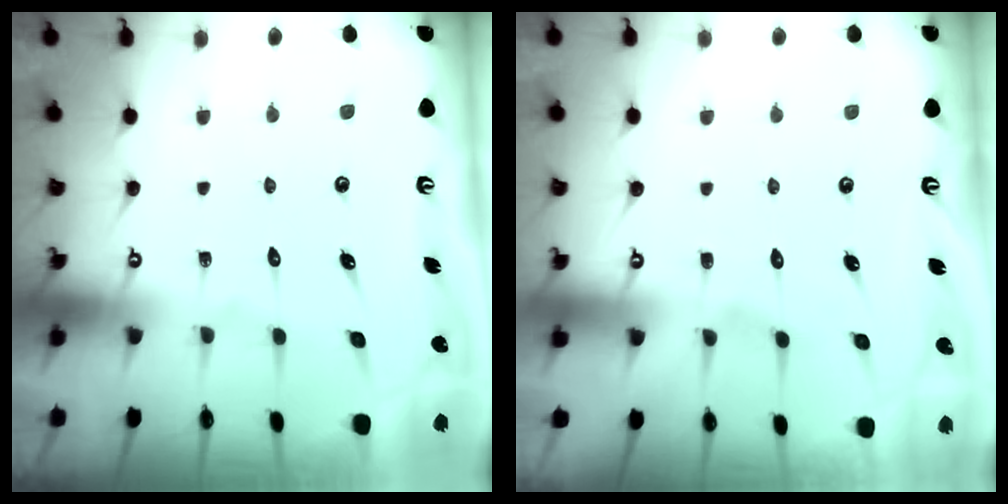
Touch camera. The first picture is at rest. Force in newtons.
{"total": 3.4, "press": 3.3, "slide": 0.4}